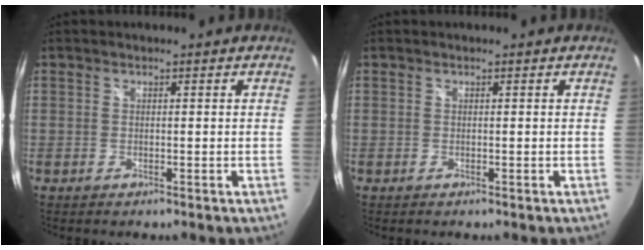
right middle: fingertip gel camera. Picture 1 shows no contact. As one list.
[{"total": 0.0}]